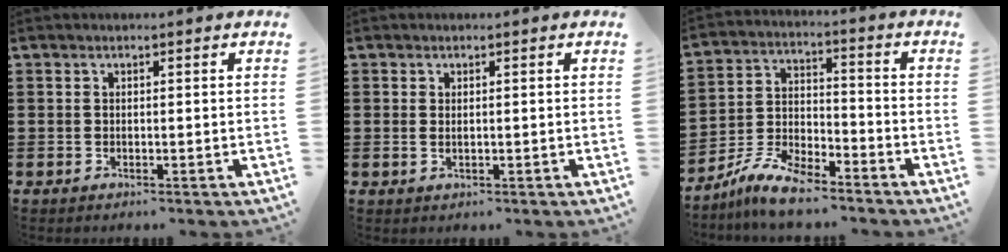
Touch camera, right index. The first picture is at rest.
{"total": 0.8, "force": [0.2, 0.3, 0.7], "torque": [-0.016, 0.004, 0.004]}
{"total": 7.5, "force": [-6.5, 1.9, 3.2], "torque": [-0.076, 0.010, -0.126]}